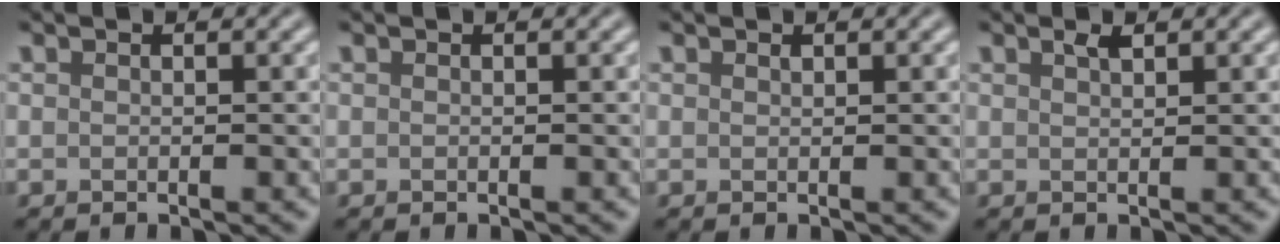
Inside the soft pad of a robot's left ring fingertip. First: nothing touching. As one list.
[{"total": 0.0}, {"total": 0.0}, {"total": 1.0, "force": [0.8, 0.3, 0.6], "torque": [-0.012, -0.001, 0.014]}]